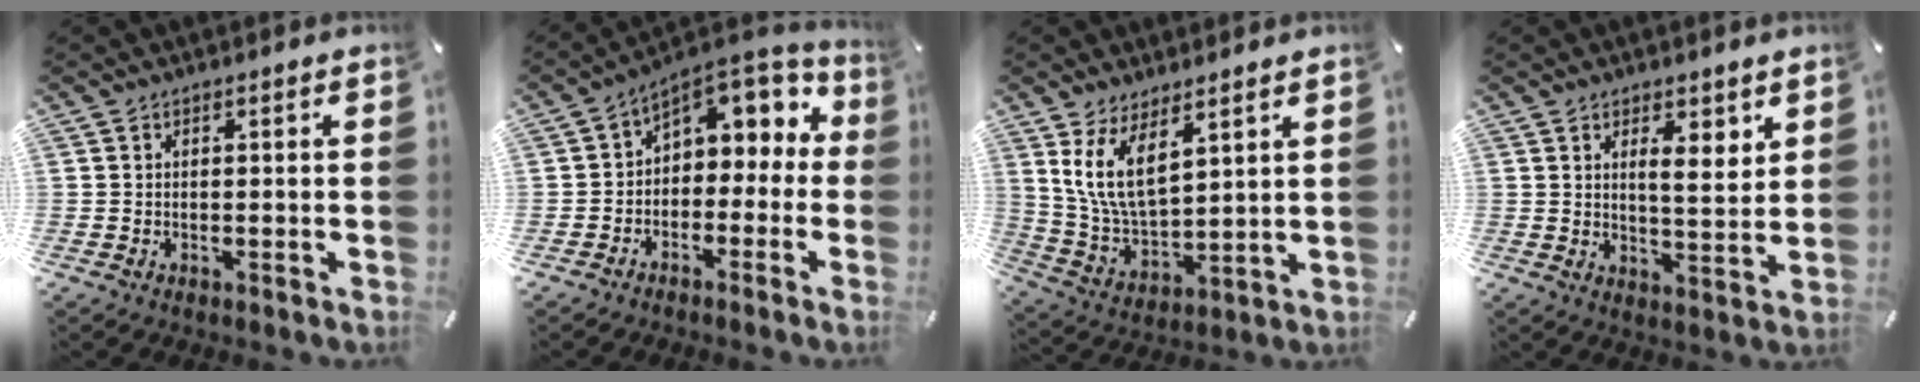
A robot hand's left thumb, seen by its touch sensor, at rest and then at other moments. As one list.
[{"total": 6.5, "force": [2.3, 5.2, 3.0], "torque": [-0.049, -0.021, 0.041]}, {"total": 10.9, "force": [6.3, 4.9, 7.5], "torque": [-0.179, -0.030, 0.113]}, {"total": 6.6, "force": [3.5, 2.8, 4.8], "torque": [-0.073, -0.023, 0.056]}]